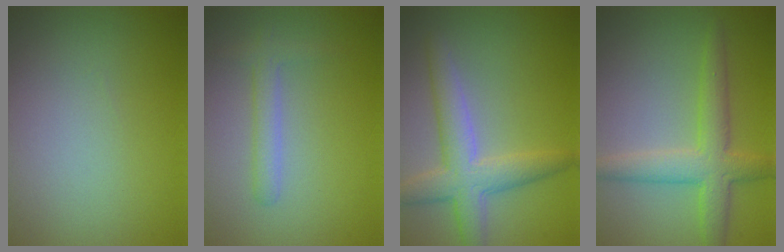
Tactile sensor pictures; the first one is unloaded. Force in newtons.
{"total": 1.8, "press": 1.8, "slide": 0.1}
{"total": 4.7, "press": 4.7, "slide": 0.4}
{"total": 4.3, "press": 4.3, "slide": 0.0}